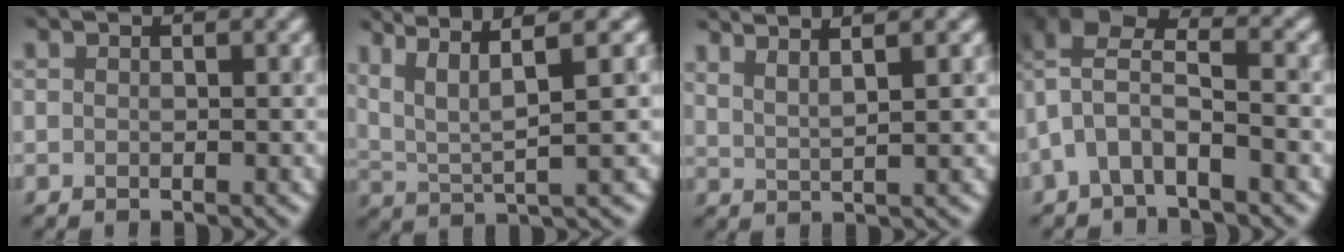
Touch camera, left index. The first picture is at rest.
{"total": 6.0, "force": [3.4, 0.9, 4.9], "torque": [-0.095, 0.019, 0.077]}
{"total": 4.4, "force": [3.5, 0.9, 2.6], "torque": [-0.029, 0.025, 0.038]}
{"total": 5.3, "force": [-1.4, 2.7, 4.3], "torque": [-0.089, 0.023, -0.031]}